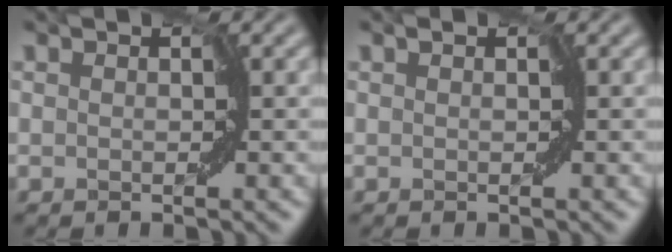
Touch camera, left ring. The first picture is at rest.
{"total": 0.0}